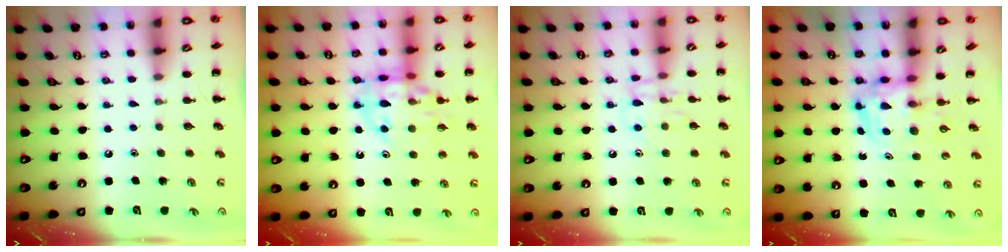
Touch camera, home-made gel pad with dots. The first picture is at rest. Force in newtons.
{"total": 15.3, "press": 15.0, "slide": 2.8}
{"total": 8.7, "press": 8.7, "slide": 0.5}
{"total": 3.4, "press": 3.4, "slide": 0.6}